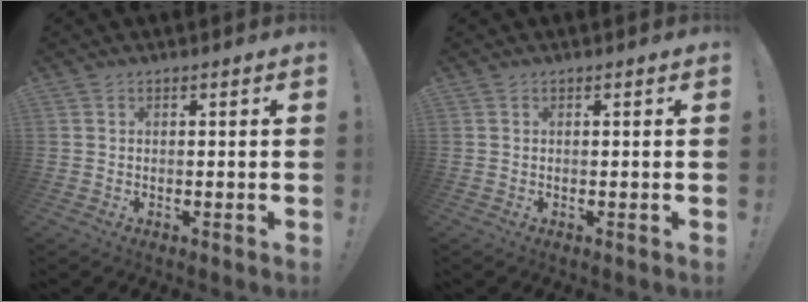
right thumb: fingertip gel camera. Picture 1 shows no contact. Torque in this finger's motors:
{"motor_torque": [0.00, 0.00, -0.03, 0.01, 0.01]}